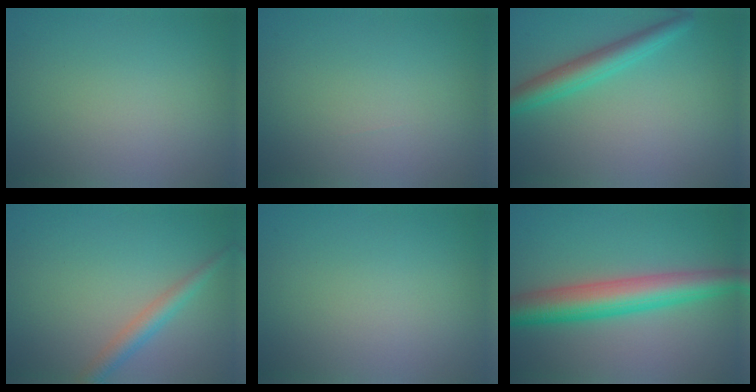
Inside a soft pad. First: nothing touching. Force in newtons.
{"total": 0.0}
{"total": 3.5, "press": 3.5, "slide": 0.1}
{"total": 2.3, "press": 2.3, "slide": 0.1}
{"total": 0.0}
{"total": 6.6, "press": 6.6, "slide": 0.1}